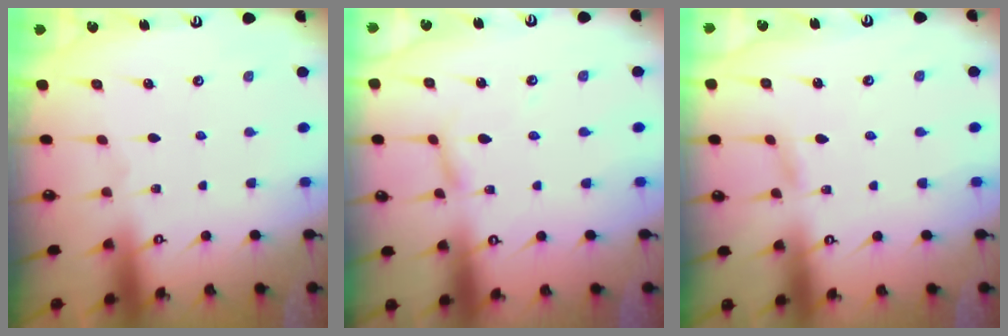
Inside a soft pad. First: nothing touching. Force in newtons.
{"total": 2.1, "press": 2.1, "slide": 0.2}
{"total": 2.8, "press": 2.8, "slide": 0.4}